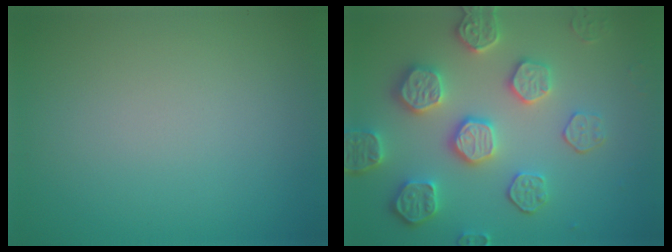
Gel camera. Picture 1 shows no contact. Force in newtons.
{"total": 5.6, "press": 5.1, "slide": 2.2}